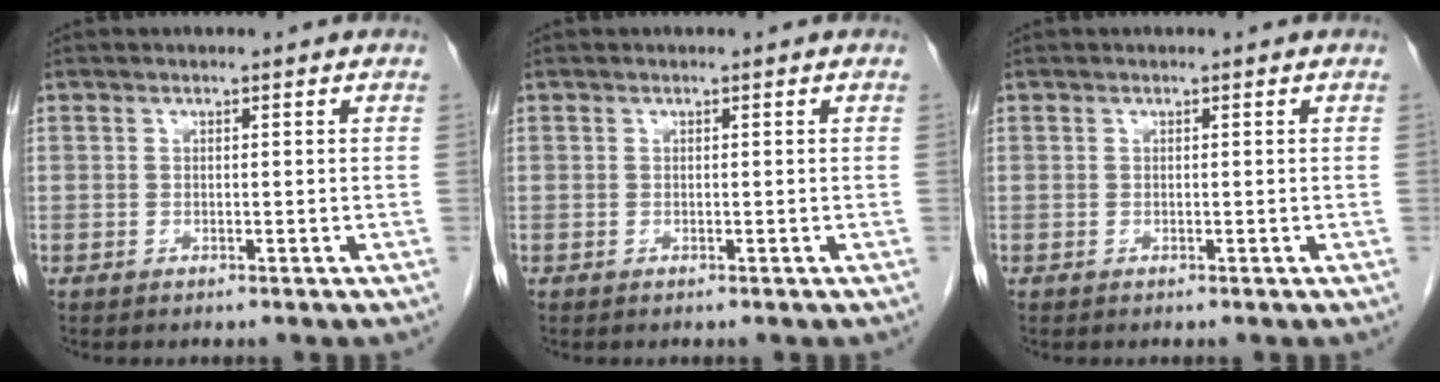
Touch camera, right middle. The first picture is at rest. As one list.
[{"total": 0.0}, {"total": 0.0}]